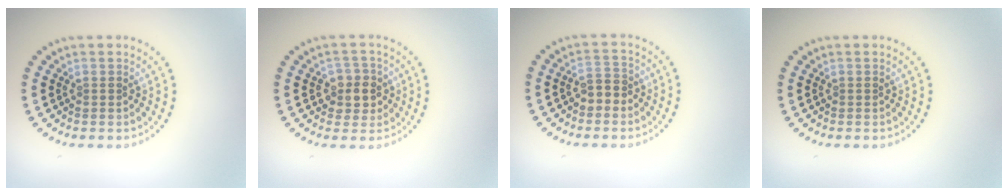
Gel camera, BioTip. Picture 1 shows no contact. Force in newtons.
{"total": 2.6, "press": 2.4, "slide": 1.1}
{"total": 2.0, "press": 1.9, "slide": 0.6}
{"total": 0.0}